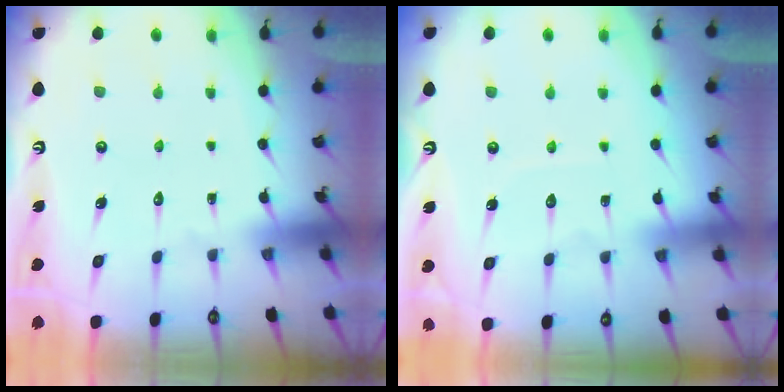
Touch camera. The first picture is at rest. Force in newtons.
{"total": 3.8, "press": 3.7, "slide": 0.4}